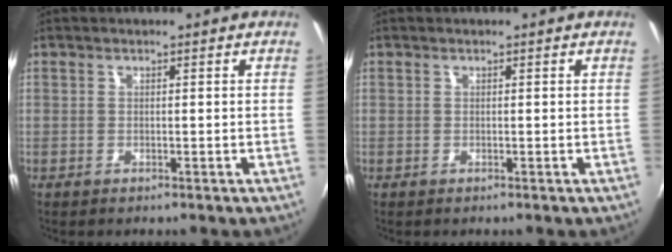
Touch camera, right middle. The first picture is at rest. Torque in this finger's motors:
{"motor_torque": [0.00, 0.00, 0.00, 0.01]}